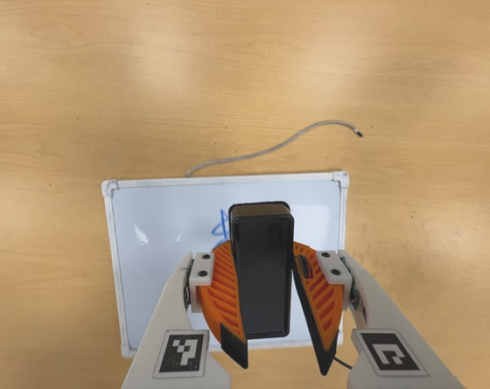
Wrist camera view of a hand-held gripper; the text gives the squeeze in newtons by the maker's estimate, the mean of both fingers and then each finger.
{"total": 8.8, "left": 9.1, "right": 8.4}